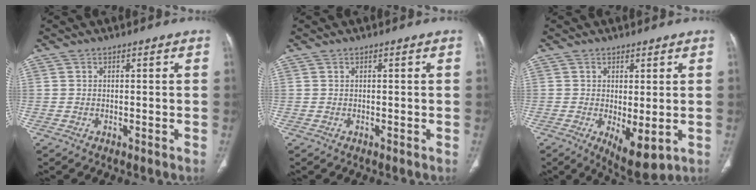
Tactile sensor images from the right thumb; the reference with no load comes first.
{"total": 0.0}
{"total": 7.1, "force": [-1.4, 3.0, 6.3], "torque": [-0.096, -0.021, -0.010]}